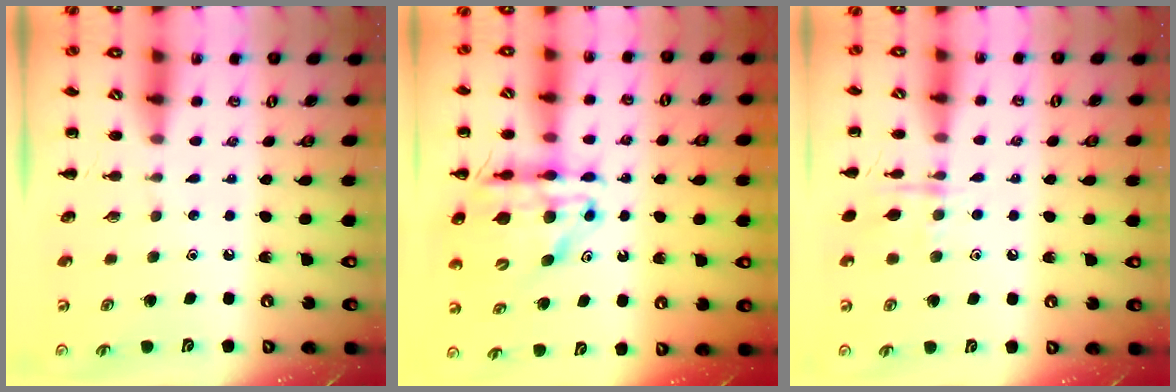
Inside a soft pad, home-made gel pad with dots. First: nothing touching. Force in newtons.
{"total": 16.4, "press": 15.9, "slide": 4.1}
{"total": 8.0, "press": 7.9, "slide": 0.6}